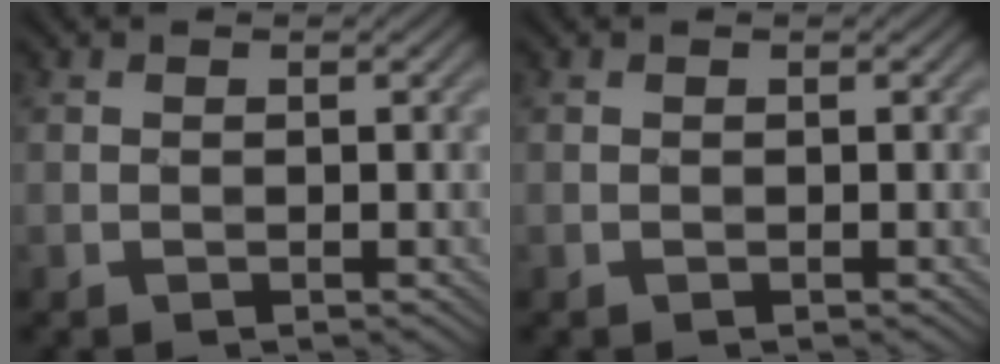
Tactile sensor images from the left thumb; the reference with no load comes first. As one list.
[{"total": 0.0}]